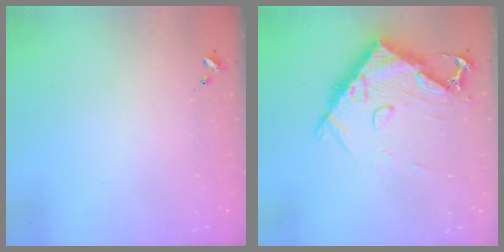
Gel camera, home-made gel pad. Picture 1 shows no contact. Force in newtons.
{"total": 13.0, "press": 12.9, "slide": 1.5}